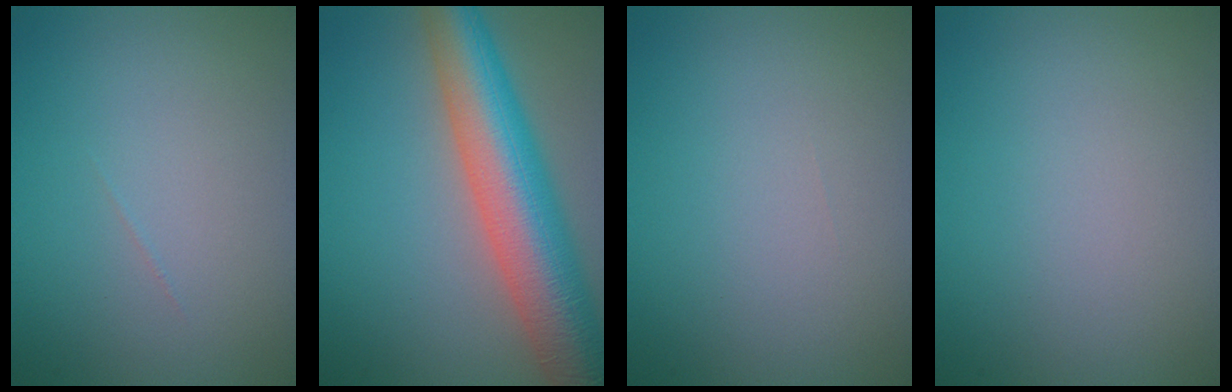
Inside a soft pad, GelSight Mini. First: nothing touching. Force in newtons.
{"total": 10.3, "press": 10.3, "slide": 0.6}
{"total": 0.0}
{"total": 0.0}